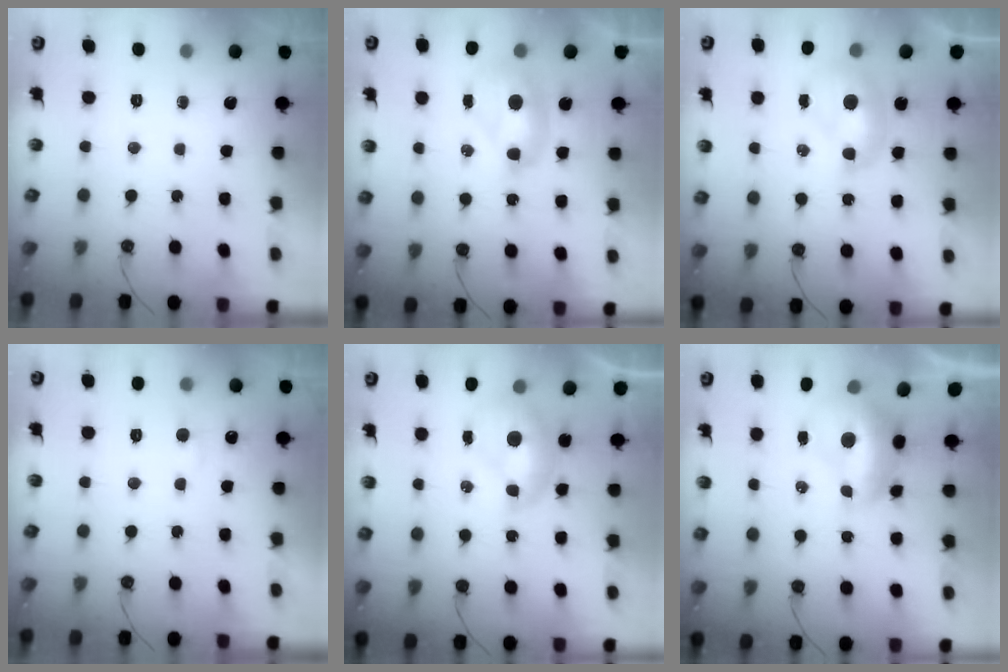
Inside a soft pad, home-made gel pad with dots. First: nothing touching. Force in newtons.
{"total": 2.7, "press": 2.7, "slide": 0.1}
{"total": 1.7, "press": 1.6, "slide": 0.1}
{"total": 2.2, "press": 2.2, "slide": 0.4}
{"total": 1.6, "press": 1.6, "slide": 0.2}
{"total": 2.4, "press": 2.3, "slide": 0.8}